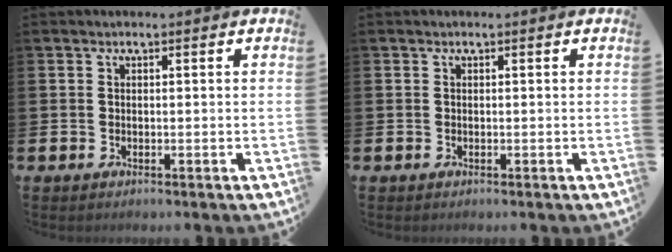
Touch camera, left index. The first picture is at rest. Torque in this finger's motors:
{"motor_torque": [-0.01, -0.01, 0.01, 0.01]}